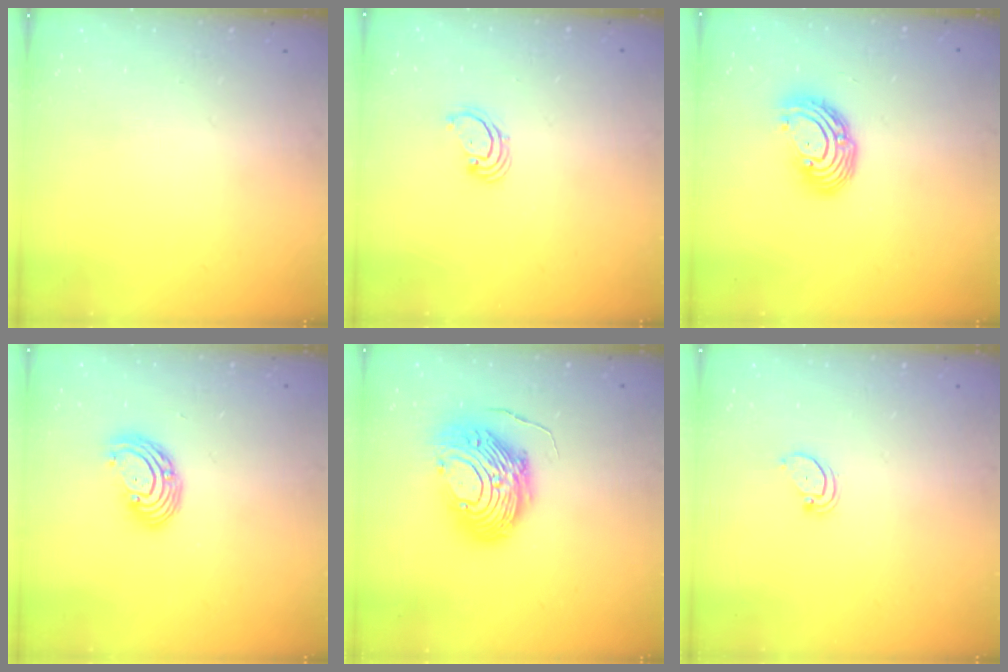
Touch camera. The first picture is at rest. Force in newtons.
{"total": 2.6, "press": 2.6, "slide": 0.3}
{"total": 9.8, "press": 9.7, "slide": 0.9}
{"total": 7.1, "press": 7.0, "slide": 1.3}
{"total": 14.6, "press": 14.6, "slide": 1.5}
{"total": 1.4, "press": 1.3, "slide": 0.1}